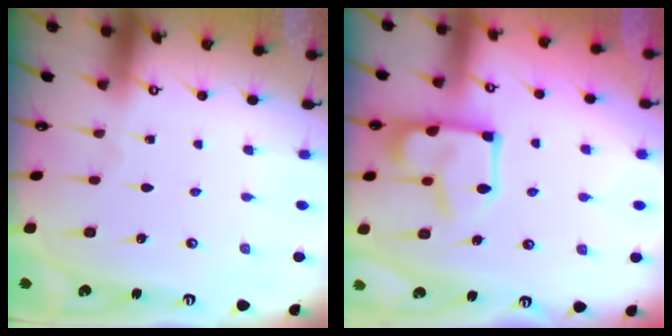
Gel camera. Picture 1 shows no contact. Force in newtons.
{"total": 13.6, "press": 13.5, "slide": 1.1}